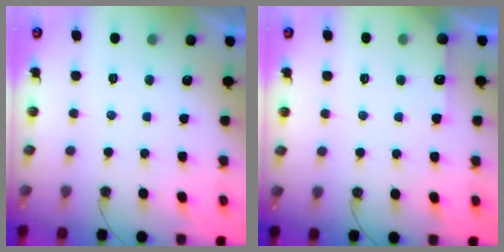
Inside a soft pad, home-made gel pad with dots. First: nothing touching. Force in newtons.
{"total": 5.8, "press": 5.7, "slide": 0.7}